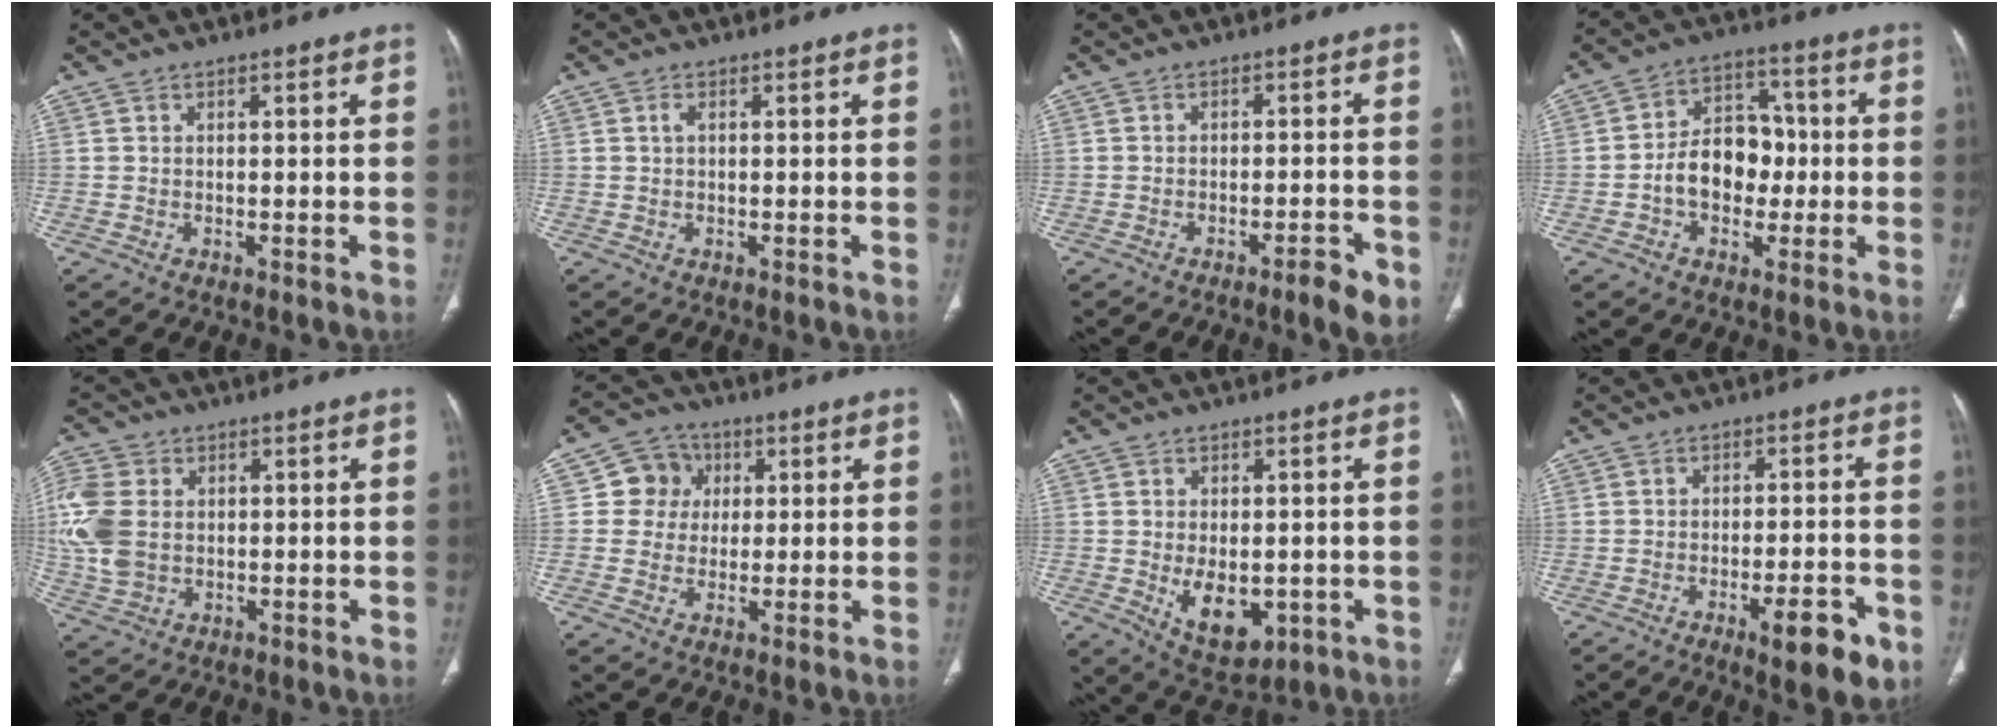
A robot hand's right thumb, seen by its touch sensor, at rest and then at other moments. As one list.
[{"total": 0.8, "force": [0.2, 0.4, 0.7], "torque": [-0.017, 0.002, 0.001]}, {"total": 4.8, "force": [-2.7, 1.0, 3.8], "torque": [-0.050, 0.014, -0.038]}, {"total": 11.3, "force": [-1.6, 8.4, 7.4], "torque": [-0.081, 0.038, -0.035]}, {"total": 10.7, "force": [1.2, 7.9, 7.2], "torque": [-0.170, 0.006, 0.027]}, {"total": 7.1, "force": [1.5, 6.7, 1.9], "torque": [0.007, 0.006, 0.018]}, {"total": 9.1, "force": [-1.7, 5.4, 7.0], "torque": [-0.088, -0.012, -0.009]}, {"total": 9.3, "force": [-4.6, 2.7, 7.6], "torque": [-0.095, 0.015, -0.059]}]